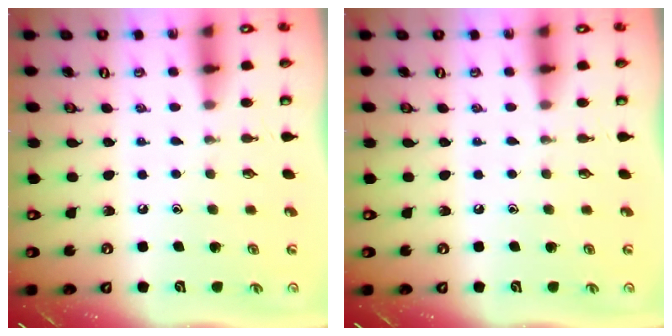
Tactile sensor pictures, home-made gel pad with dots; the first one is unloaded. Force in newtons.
{"total": 0.0}